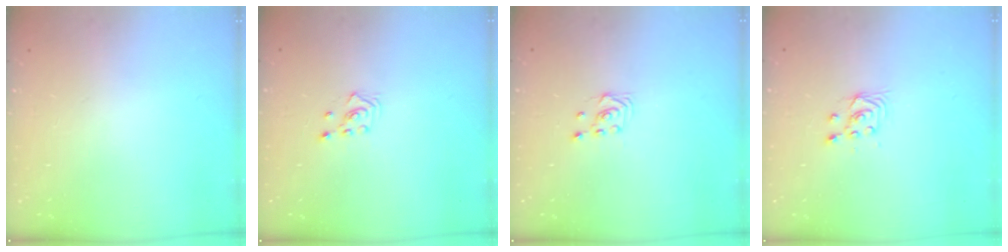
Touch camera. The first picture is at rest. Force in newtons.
{"total": 2.5, "press": 2.3, "slide": 1.0}
{"total": 2.9, "press": 2.6, "slide": 1.4}
{"total": 2.9, "press": 2.7, "slide": 1.0}